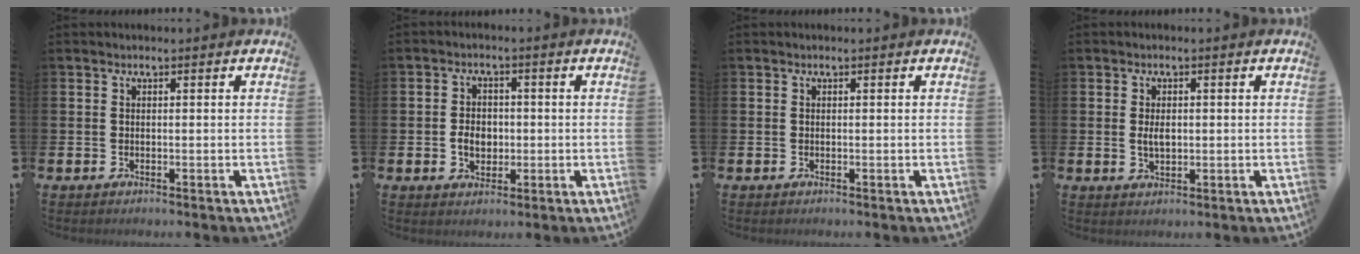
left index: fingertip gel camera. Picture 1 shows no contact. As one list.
[{"total": 3.5, "force": [-0.4, 2.7, 2.2], "torque": [-0.027, 0.000, -0.015]}, {"total": 0.0}, {"total": 2.3, "force": [0.2, 1.3, 1.9], "torque": [-0.027, 0.001, 0.000]}]